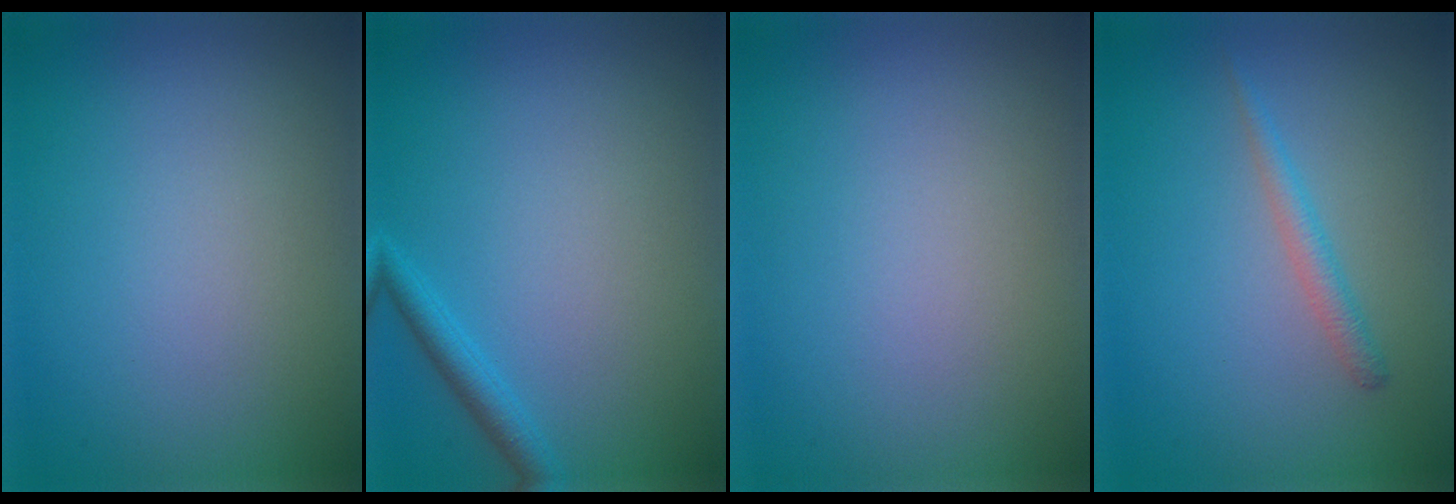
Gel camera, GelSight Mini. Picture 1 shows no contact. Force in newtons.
{"total": 1.9, "press": 1.9, "slide": 0.1}
{"total": 0.0}
{"total": 1.5, "press": 1.5, "slide": 0.0}